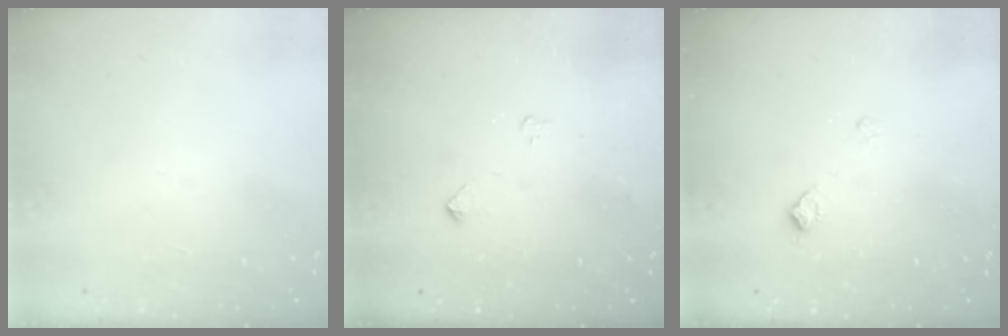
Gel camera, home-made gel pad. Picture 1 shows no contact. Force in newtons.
{"total": 4.0, "press": 3.9, "slide": 0.7}
{"total": 6.7, "press": 6.7, "slide": 0.8}